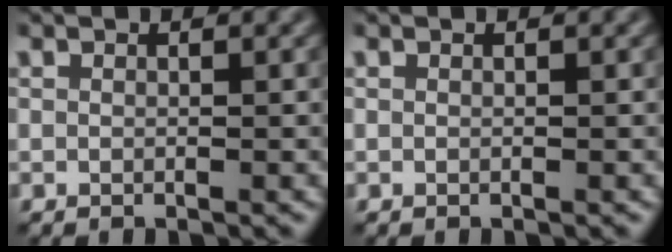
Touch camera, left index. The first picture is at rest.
{"total": 0.0}